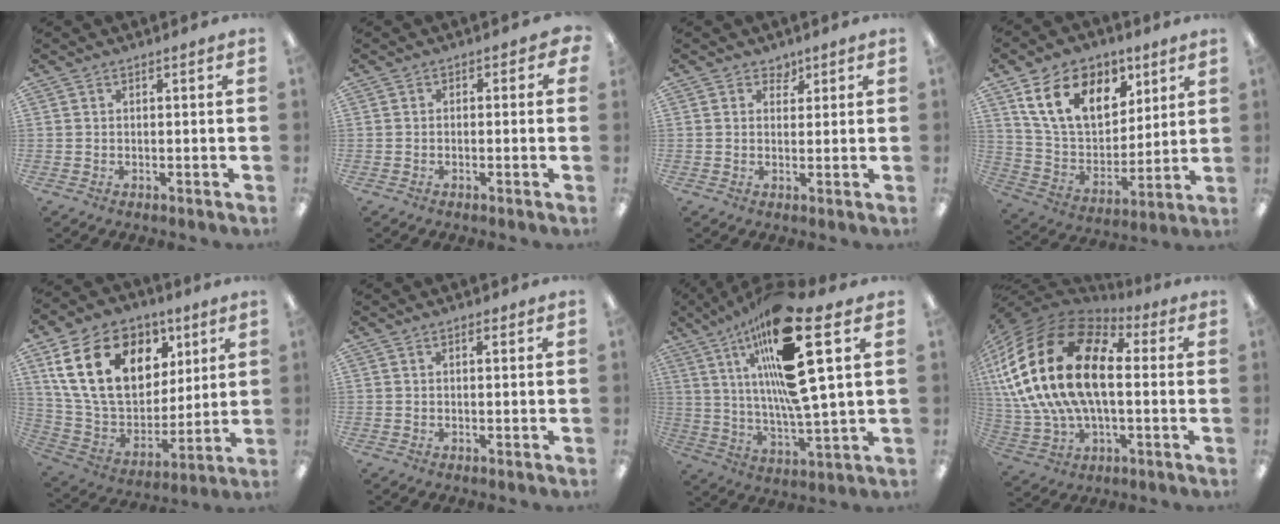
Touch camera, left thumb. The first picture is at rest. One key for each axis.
{"total": 1.5, "fx": -1.1, "fy": 0.8, "fz": 0.7, "tx": -0.012, "ty": 0.007, "tz": -0.021}
{"total": 2.4, "fx": 1.5, "fy": 1.7, "fz": 0.5, "tx": 0.002, "ty": -0.004, "tz": 0.025}
{"total": 17.3, "fx": 9.0, "fy": 11.0, "fz": 9.8, "tx": -0.179, "ty": -0.016, "tz": 0.169}
{"total": 22.5, "fx": 9.2, "fy": 15.2, "fz": 13.8, "tx": -0.276, "ty": -0.016, "tz": 0.168}
{"total": 1.3, "fx": 0.8, "fy": 0.5, "fz": 0.8, "tx": -0.010, "ty": -0.002, "tz": 0.012}
{"total": 23.7, "fx": 11.5, "fy": 4.9, "fz": 20.2, "tx": -0.361, "ty": -0.056, "tz": 0.175}
{"total": 25.3, "fx": 4.3, "fy": 14.6, "fz": 20.1, "tx": -0.445, "ty": -0.002, "tz": 0.073}